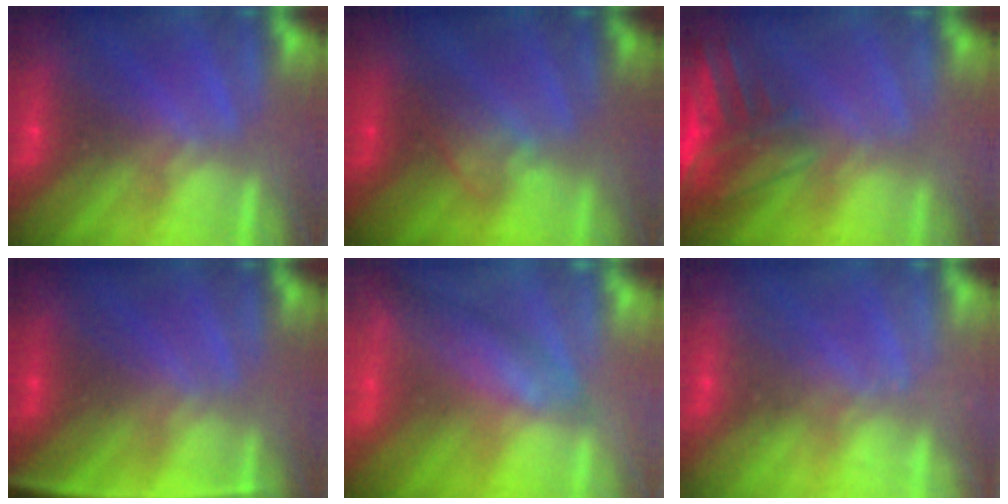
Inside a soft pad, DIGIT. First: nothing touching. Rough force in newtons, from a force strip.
{"total": 2.3}
{"total": 8.7}
{"total": 2.5}
{"total": 3.8}
{"total": 1.4}